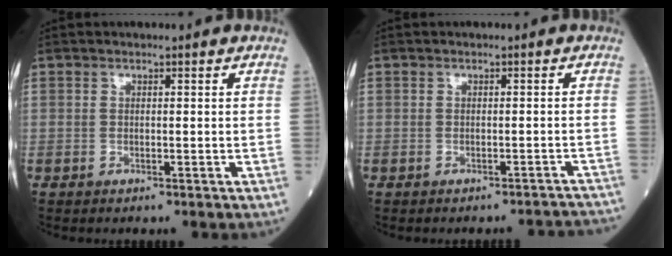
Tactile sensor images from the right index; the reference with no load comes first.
{"total": 5.0, "force": [-4.9, 0.9, 0.3], "torque": [0.008, 0.003, -0.046]}